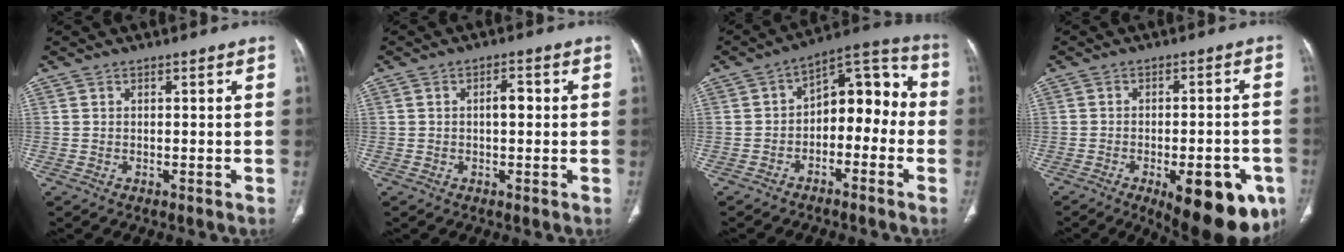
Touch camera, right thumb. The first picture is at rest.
{"total": 2.6, "force": [0.0, 1.3, 2.3], "torque": [-0.031, 0.007, -0.004]}
{"total": 12.3, "force": [-2.6, 7.9, 9.1], "torque": [-0.080, 0.060, -0.052]}
{"total": 17.3, "force": [-7.9, 6.7, 13.8], "torque": [-0.124, 0.017, -0.094]}